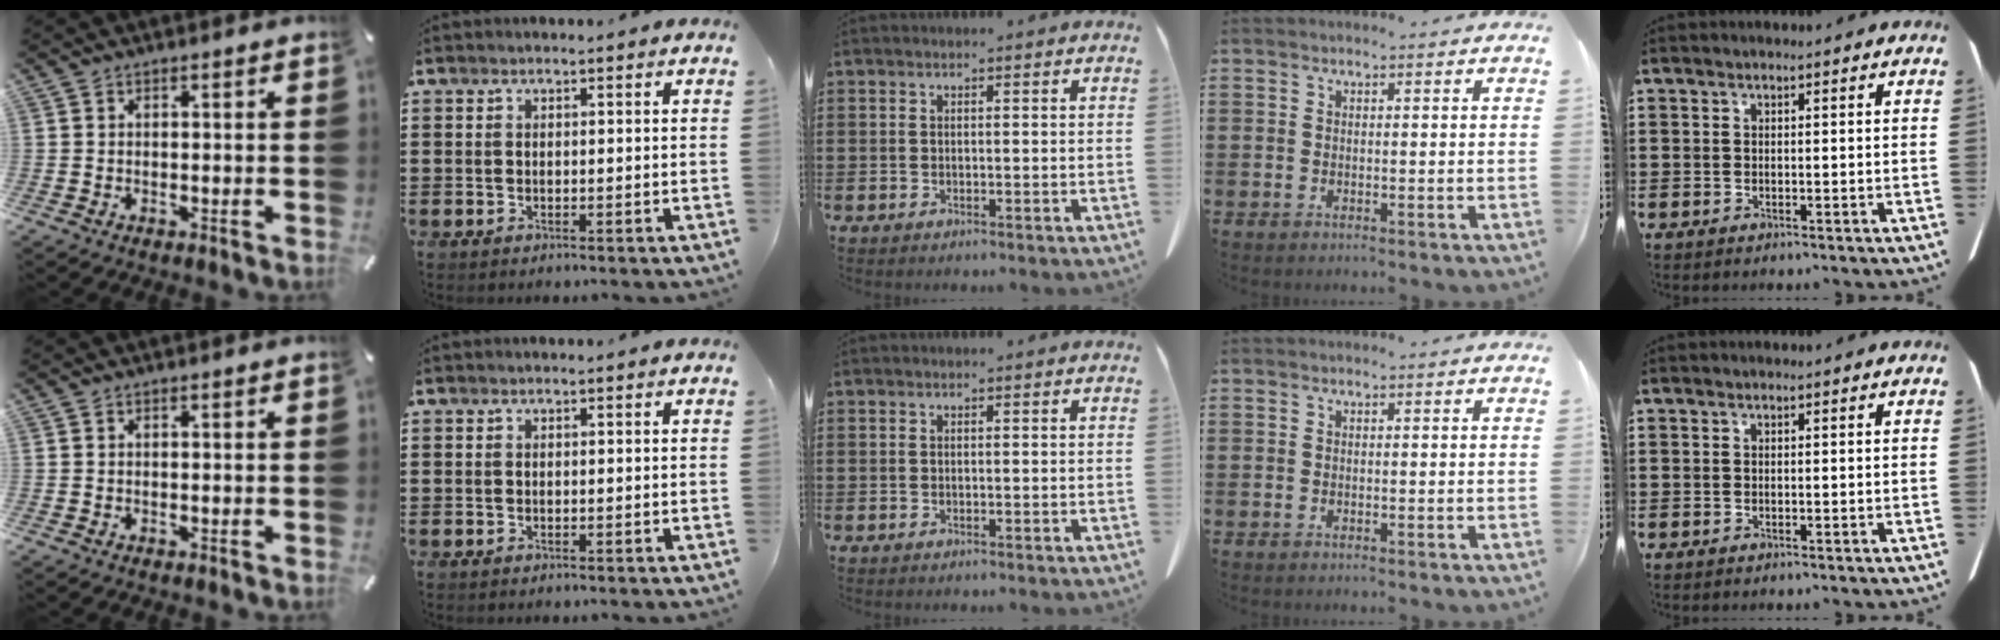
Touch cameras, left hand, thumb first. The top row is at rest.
{}